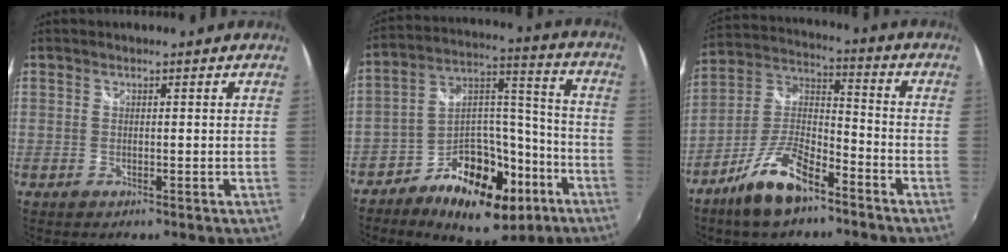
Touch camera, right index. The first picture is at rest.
{"total": 18.7, "force": [-10.4, 10.3, 11.6], "torque": [-0.193, 0.041, -0.155]}
{"total": 13.2, "force": [-8.6, 4.7, 8.8], "torque": [-0.191, 0.003, -0.160]}